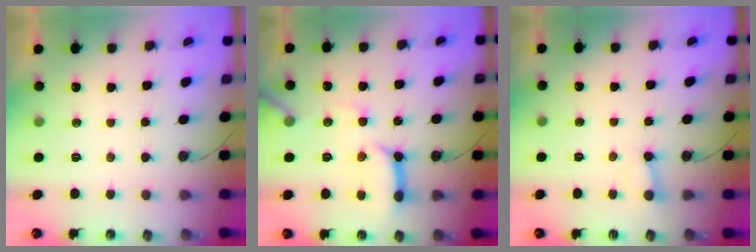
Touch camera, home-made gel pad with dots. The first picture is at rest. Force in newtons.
{"total": 13.5, "press": 13.4, "slide": 1.3}
{"total": 2.7, "press": 2.7, "slide": 0.3}